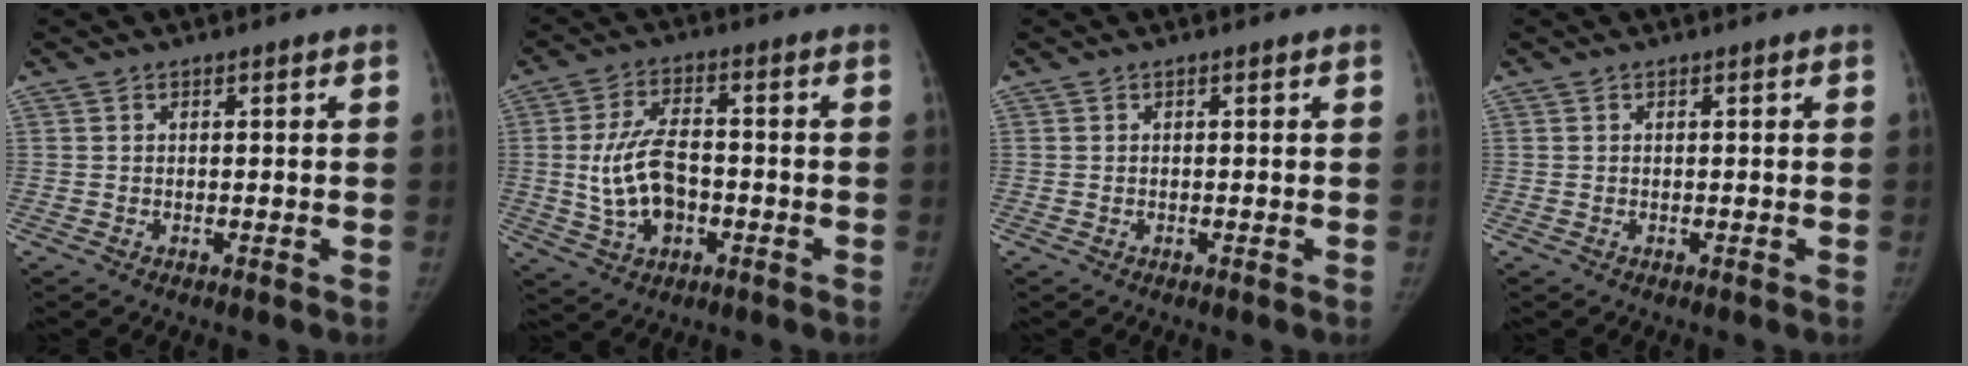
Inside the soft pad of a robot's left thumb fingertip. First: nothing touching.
{"total": 10.7, "force": [-1.6, 6.4, 8.4], "torque": [-0.150, 0.017, -0.026]}
{"total": 0.0}
{"total": 0.0}